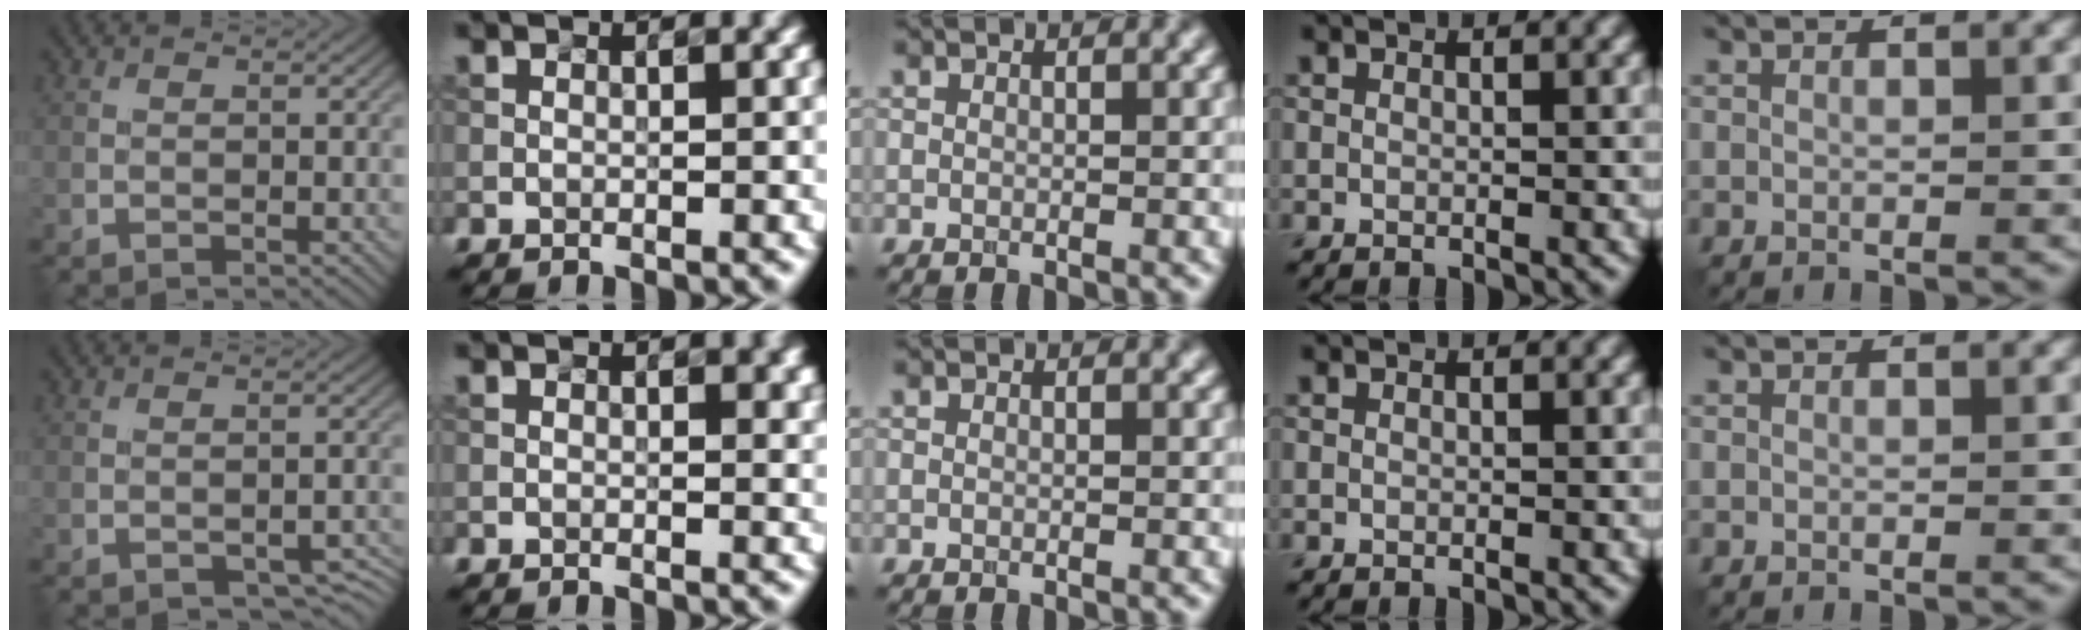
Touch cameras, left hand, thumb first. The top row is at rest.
{"thumb": {"total": 2.6, "force": [-1.4, 1.4, 1.6], "torque": [-0.022, -0.005, -0.011]}, "index": {"total": 2.1, "force": [0.8, 0.9, 1.7], "torque": [-0.014, 0.003, 0.013]}}